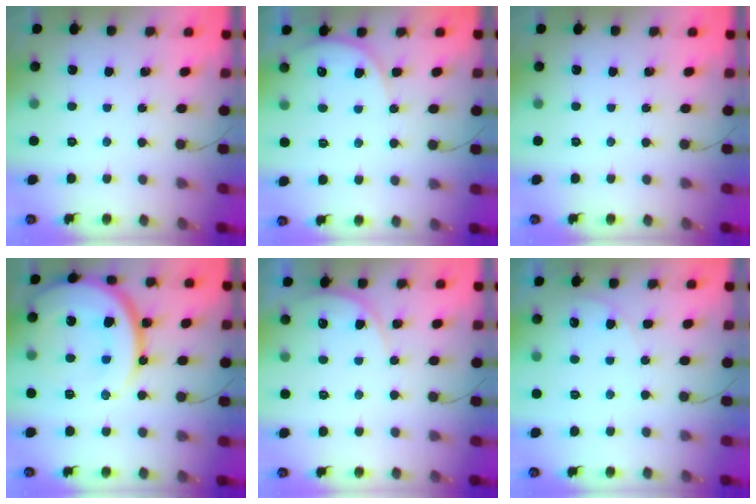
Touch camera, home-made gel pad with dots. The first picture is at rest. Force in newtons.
{"total": 7.2, "press": 7.2, "slide": 0.4}
{"total": 0.0}
{"total": 23.2, "press": 23.1, "slide": 2.2}
{"total": 5.8, "press": 5.8, "slide": 0.4}
{"total": 5.6, "press": 5.6, "slide": 0.2}